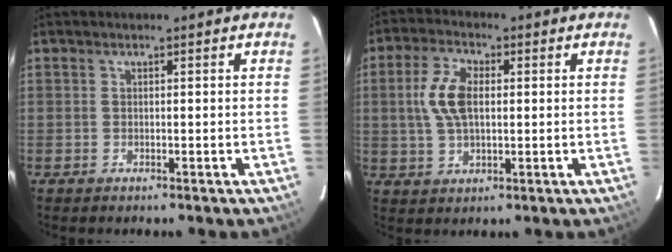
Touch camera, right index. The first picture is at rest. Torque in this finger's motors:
{"motor_torque": [0.20, 0.07, 0.28, 0.08]}